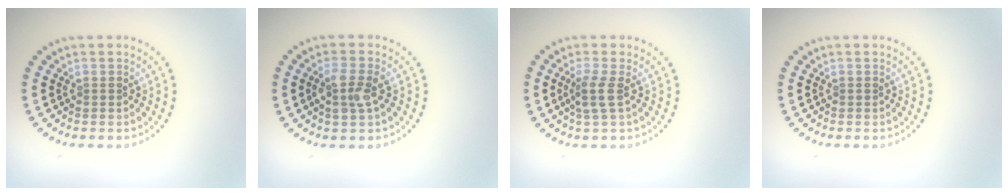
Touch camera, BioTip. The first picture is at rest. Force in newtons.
{"total": 2.5, "press": 2.5, "slide": 0.5}
{"total": 2.0, "press": 1.7, "slide": 1.1}
{"total": 0.0}